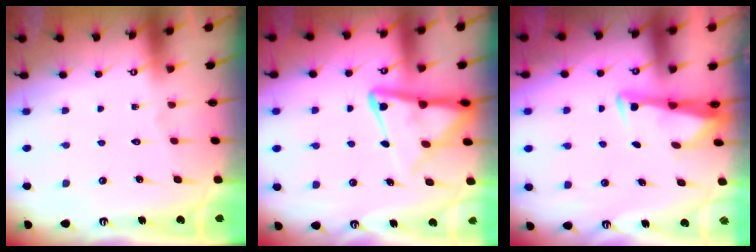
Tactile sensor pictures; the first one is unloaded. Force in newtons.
{"total": 9.6, "press": 9.5, "slide": 1.1}
{"total": 3.3, "press": 3.3, "slide": 0.4}